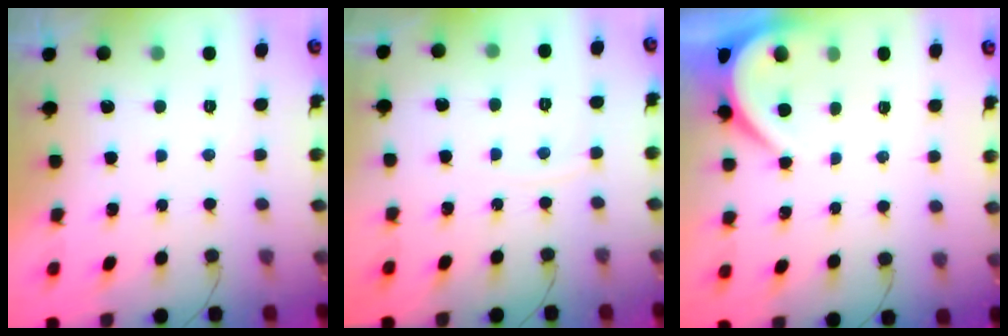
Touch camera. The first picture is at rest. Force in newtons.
{"total": 3.6, "press": 3.6, "slide": 0.5}
{"total": 3.9, "press": 3.9, "slide": 0.6}